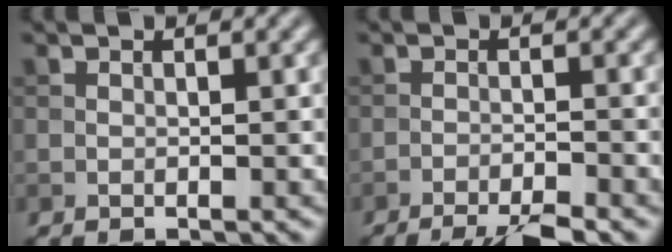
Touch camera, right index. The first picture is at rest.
{"total": 6.0, "force": [-4.8, 0.9, 3.4], "torque": [-0.054, -0.013, -0.082]}